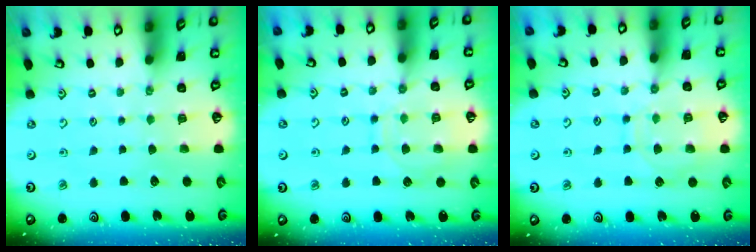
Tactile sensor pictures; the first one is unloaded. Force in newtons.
{"total": 10.1, "press": 10.1, "slide": 1.0}
{"total": 10.1, "press": 10.1, "slide": 1.0}